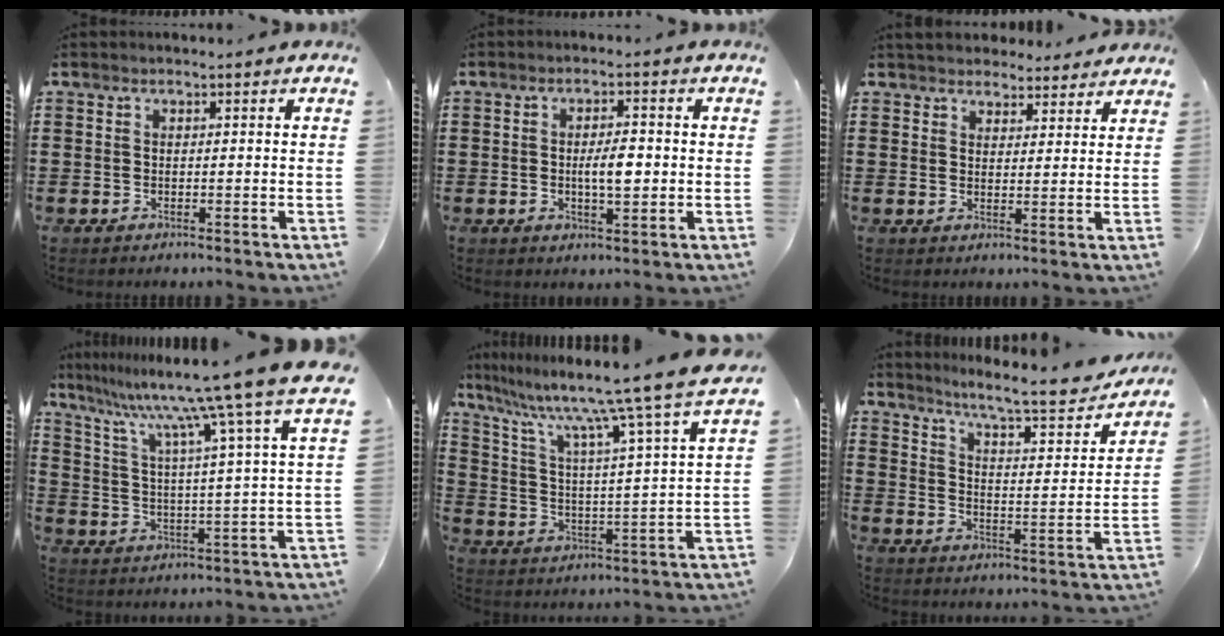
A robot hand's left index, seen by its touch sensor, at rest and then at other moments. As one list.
[{"total": 4.4, "force": [-0.2, 1.4, 4.1], "torque": [-0.066, 0.000, -0.007]}, {"total": 3.7, "force": [3.5, 1.2, -0.1], "torque": [-0.003, -0.010, 0.065]}, {"total": 11.8, "force": [10.1, -1.4, 5.8], "torque": [-0.146, -0.073, 0.157]}, {"total": 9.9, "force": [8.4, -1.3, 5.1], "torque": [-0.127, -0.071, 0.125]}, {"total": 8.7, "force": [7.4, 0.1, 4.5], "torque": [-0.101, -0.052, 0.117]}]